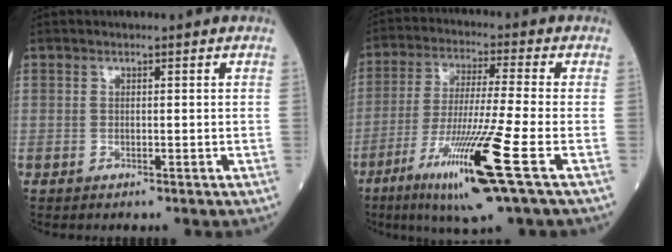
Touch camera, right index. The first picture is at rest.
{"total": 14.6, "force": [-6.5, -1.1, 13.0], "torque": [-0.255, -0.036, -0.119]}